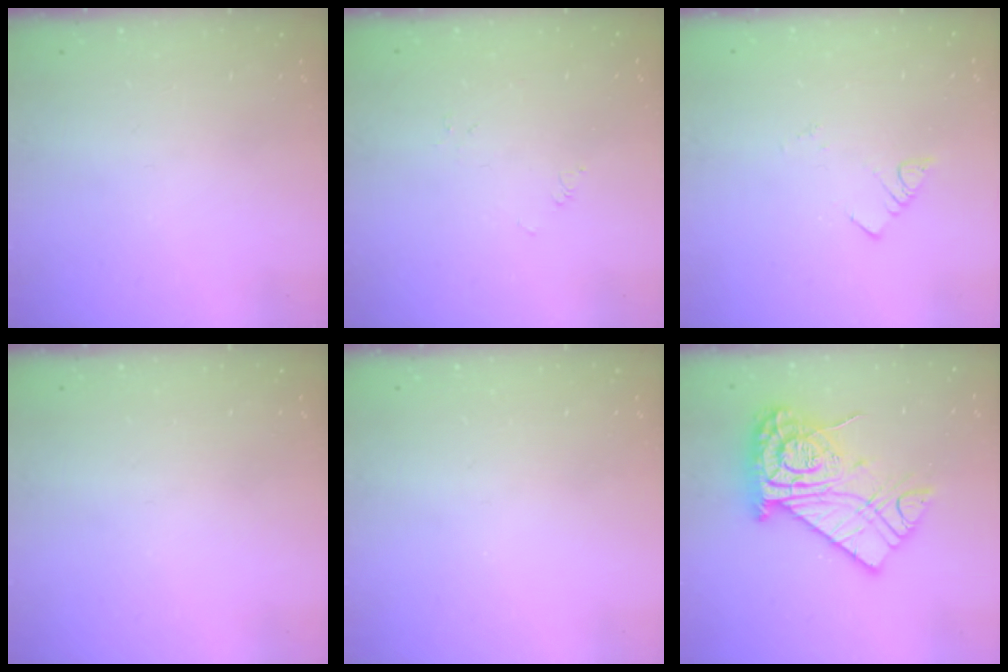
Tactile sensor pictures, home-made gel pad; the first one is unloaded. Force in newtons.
{"total": 0.0}
{"total": 1.9, "press": 1.9, "slide": 0.1}
{"total": 0.0}
{"total": 0.0}
{"total": 20.4, "press": 20.3, "slide": 1.4}